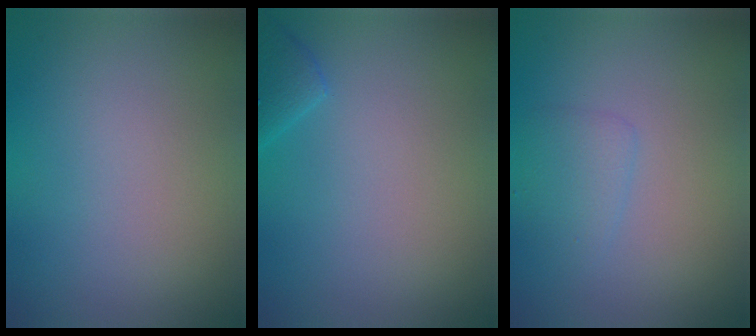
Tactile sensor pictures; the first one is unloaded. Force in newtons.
{"total": 1.8, "press": 1.8, "slide": 0.1}
{"total": 1.6, "press": 1.6, "slide": 0.1}